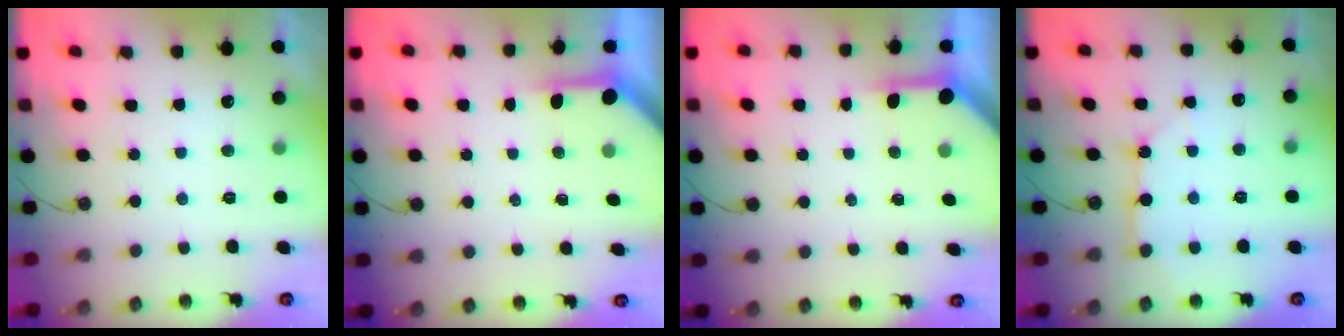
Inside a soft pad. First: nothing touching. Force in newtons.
{"total": 3.9, "press": 3.9, "slide": 0.4}
{"total": 4.0, "press": 4.0, "slide": 0.4}
{"total": 3.9, "press": 3.9, "slide": 0.4}